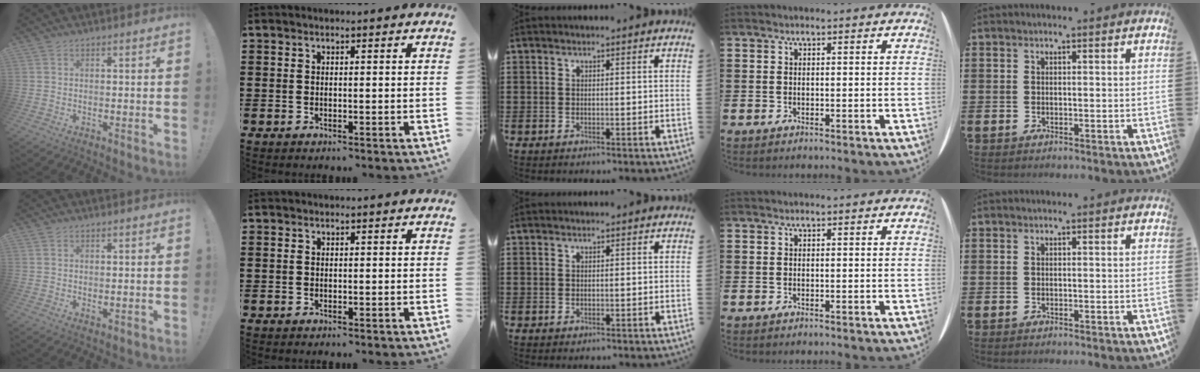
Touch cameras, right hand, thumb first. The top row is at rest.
{"thumb": {"total": 0.9, "force": [0.7, 0.2, 0.4], "torque": [-0.004, -0.003, 0.013]}}